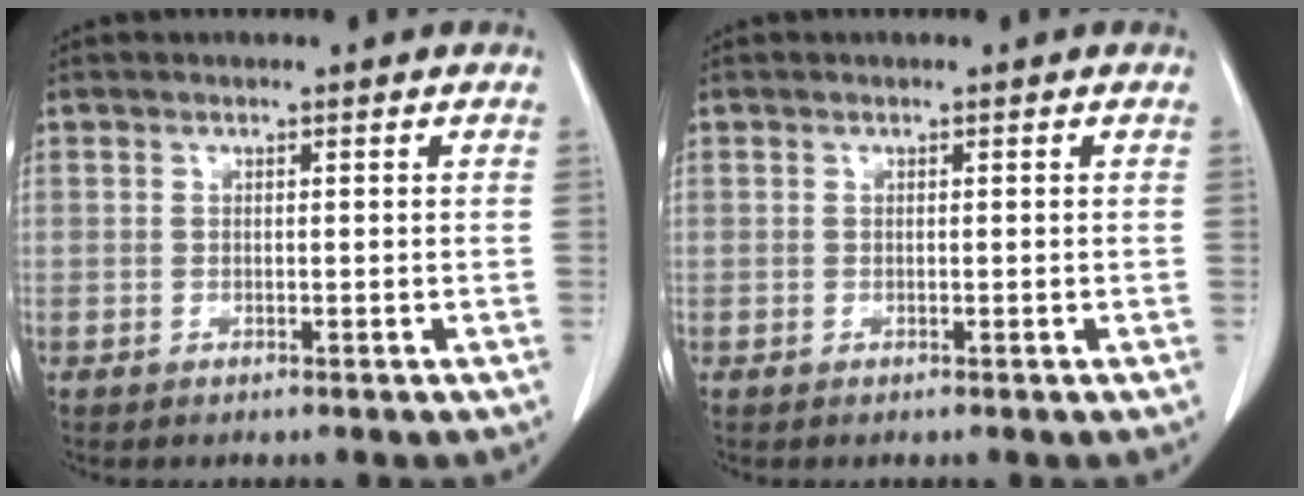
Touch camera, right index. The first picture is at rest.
{"total": 0.0}